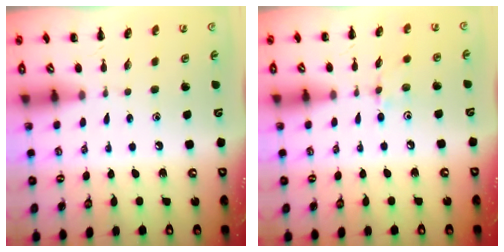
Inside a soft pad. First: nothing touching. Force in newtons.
{"total": 6.8, "press": 6.5, "slide": 1.9}